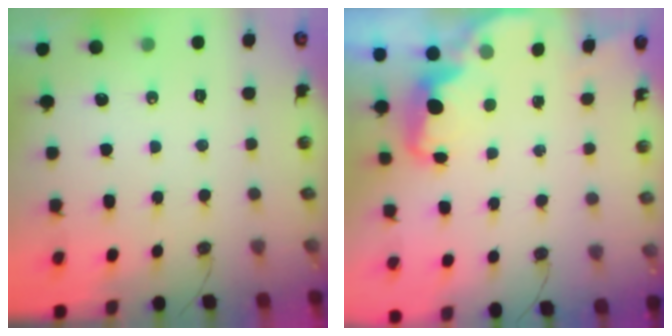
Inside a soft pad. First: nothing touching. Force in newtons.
{"total": 2.5, "press": 2.4, "slide": 0.7}